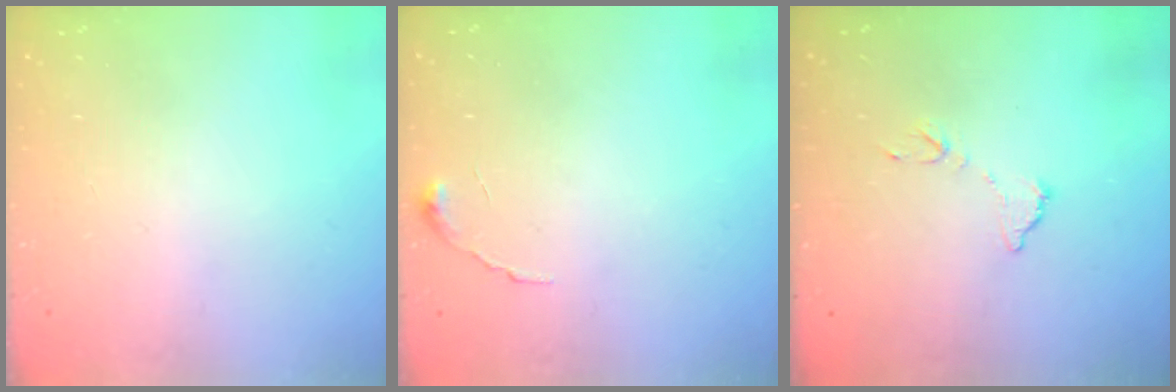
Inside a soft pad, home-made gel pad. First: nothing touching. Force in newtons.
{"total": 6.3, "press": 6.3, "slide": 0.3}
{"total": 7.3, "press": 7.3, "slide": 0.5}